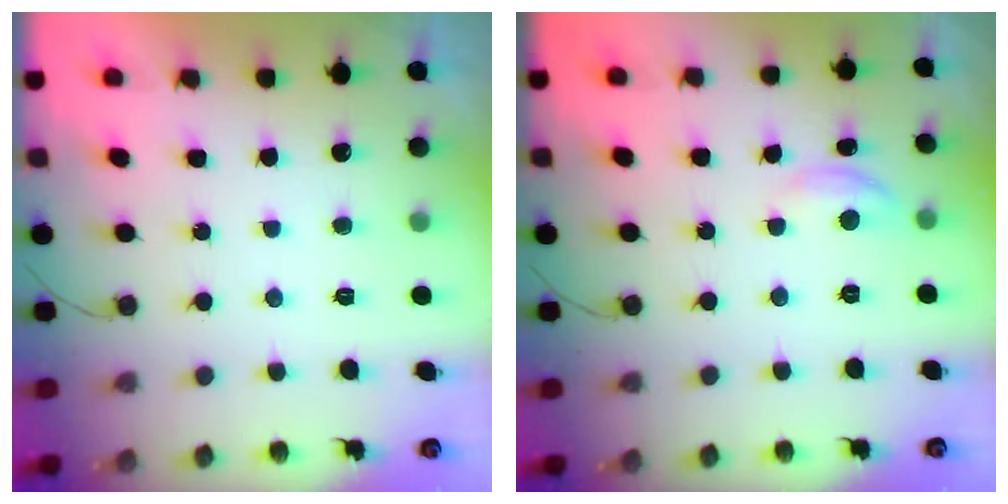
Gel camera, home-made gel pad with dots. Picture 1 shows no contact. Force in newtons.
{"total": 4.3, "press": 4.3, "slide": 0.3}